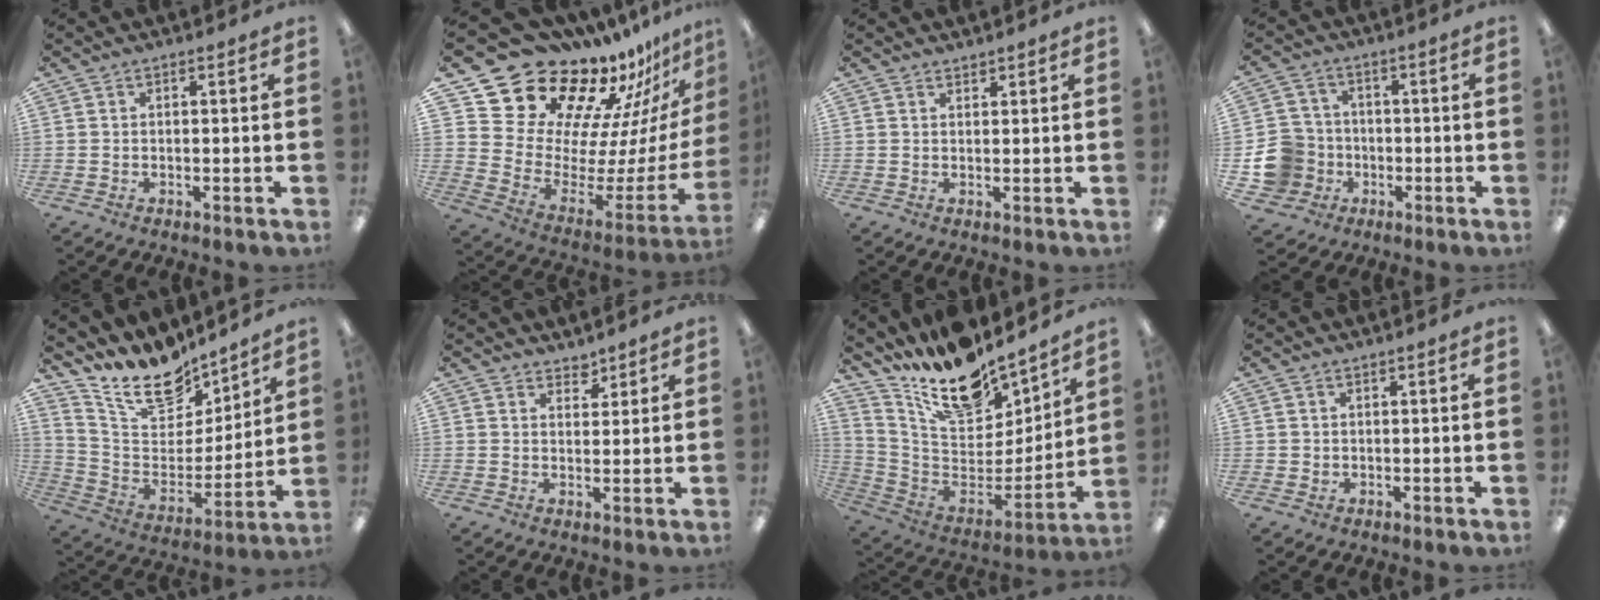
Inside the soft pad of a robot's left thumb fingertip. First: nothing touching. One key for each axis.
{"total": 23.9, "fx": 19.3, "fy": 12.5, "fz": 6.5, "tx": -0.087, "ty": -0.174, "tz": 0.377}
{"total": 1.2, "fx": 1.2, "fy": 0.2, "fz": -0.1, "tx": 0.000, "ty": -0.003, "tz": 0.024}
{"total": 11.1, "fx": -2.9, "fy": 10.3, "fz": 3.2, "tx": -0.083, "ty": 0.031, "tz": -0.044}
{"total": 16.9, "fx": 13.9, "fy": 7.2, "fz": 6.2, "tx": -0.132, "ty": -0.096, "tz": 0.250}
{"total": 3.1, "fx": 2.8, "fy": 1.3, "fz": 0.3, "tx": 0.007, "ty": -0.021, "tz": 0.051}
{"total": 18.0, "fx": 14.3, "fy": 7.5, "fz": 8.1, "tx": -0.145, "ty": -0.113, "tz": 0.251}
{"total": 1.2, "fx": 0.6, "fy": 1.0, "fz": 0.0, "tx": -0.001, "ty": 0.003, "tz": 0.011}